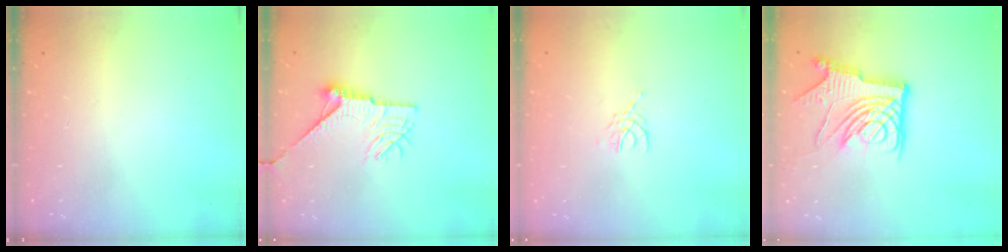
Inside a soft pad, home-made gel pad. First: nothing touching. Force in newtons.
{"total": 12.0, "press": 12.0, "slide": 1.1}
{"total": 3.2, "press": 3.1, "slide": 0.4}
{"total": 14.9, "press": 14.8, "slide": 1.8}